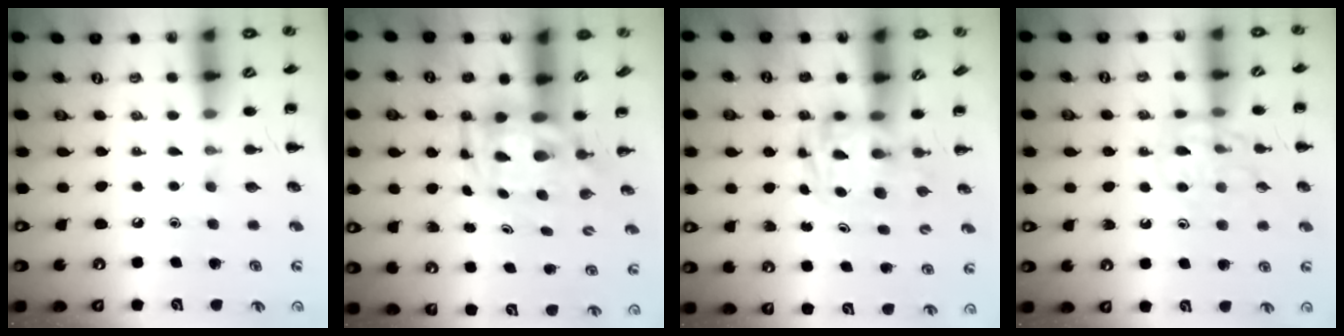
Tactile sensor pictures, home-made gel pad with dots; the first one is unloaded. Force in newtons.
{"total": 4.6, "press": 4.4, "slide": 1.2}
{"total": 2.9, "press": 2.8, "slide": 0.5}
{"total": 12.2, "press": 12.1, "slide": 0.9}